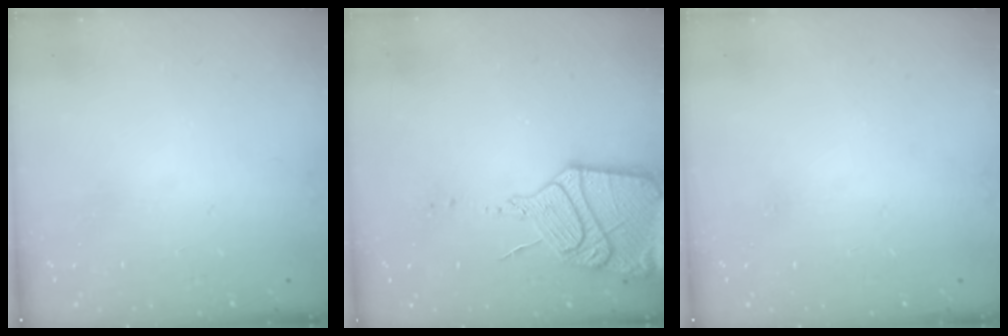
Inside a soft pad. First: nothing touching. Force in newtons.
{"total": 19.2, "press": 18.4, "slide": 5.2}
{"total": 15.5, "press": 3.5, "slide": 15.1}